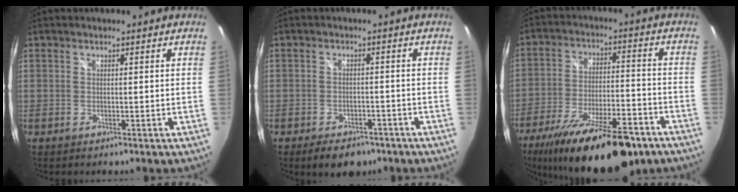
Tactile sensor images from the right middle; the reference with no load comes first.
{"total": 6.9, "force": [-5.0, 3.5, 3.1], "torque": [-0.067, -0.002, -0.068]}
{"total": 22.7, "force": [-16.2, 6.8, 14.4], "torque": [-0.254, -0.035, -0.241]}